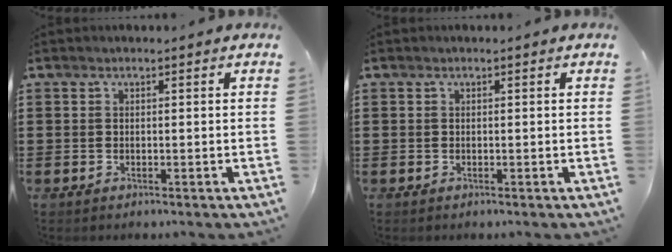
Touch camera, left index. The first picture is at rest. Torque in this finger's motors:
{"motor_torque": [0.00, 0.00, 0.00, -0.01]}